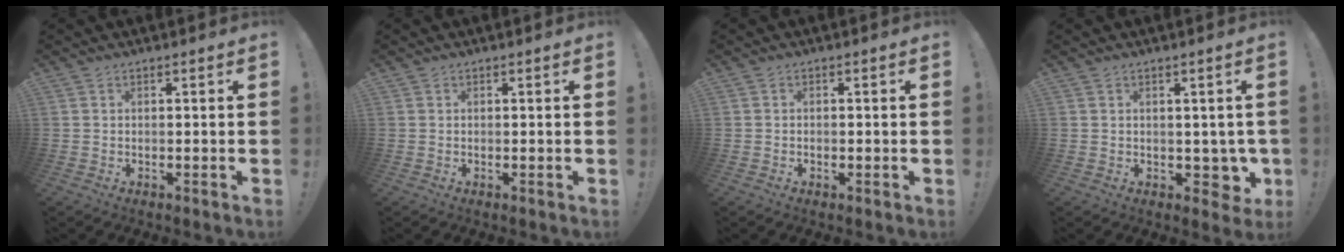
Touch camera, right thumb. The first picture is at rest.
{"total": 0.0}
{"total": 0.8, "force": [-0.4, 0.6, 0.2], "torque": [-0.003, 0.001, -0.007]}
{"total": 5.8, "force": [0.3, 4.8, 3.3], "torque": [-0.023, -0.010, 0.016]}